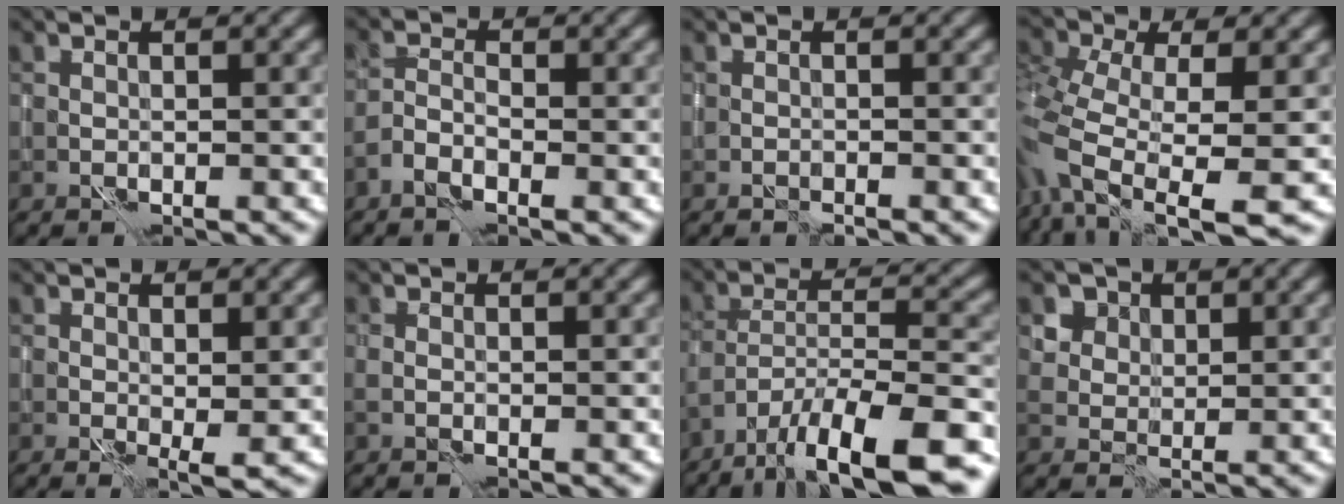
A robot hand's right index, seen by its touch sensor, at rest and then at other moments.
{"total": 1.9, "force": [-1.2, 0.8, 1.2], "torque": [-0.025, 0.006, -0.033]}
{"total": 0.7, "force": [-0.7, 0.0, 0.0], "torque": [0.000, 0.003, -0.013]}
{"total": 9.6, "force": [-3.7, 4.6, 7.6], "torque": [-0.180, -0.016, -0.062]}
{"total": 1.4, "force": [0.1, 0.3, 1.4], "torque": [-0.019, -0.005, 0.002]}
{"total": 0.8, "force": [0.0, 0.4, 0.7], "torque": [-0.015, 0.000, 0.000]}
{"total": 13.5, "force": [-10.3, 3.4, 8.0], "torque": [-0.135, -0.005, -0.162]}
{"total": 4.1, "force": [2.3, 3.1, 1.5], "torque": [-0.042, -0.004, 0.045]}